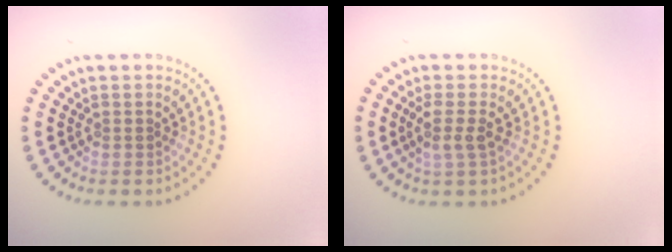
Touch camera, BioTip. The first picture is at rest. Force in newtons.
{"total": 2.1, "press": 1.7, "slide": 1.2}